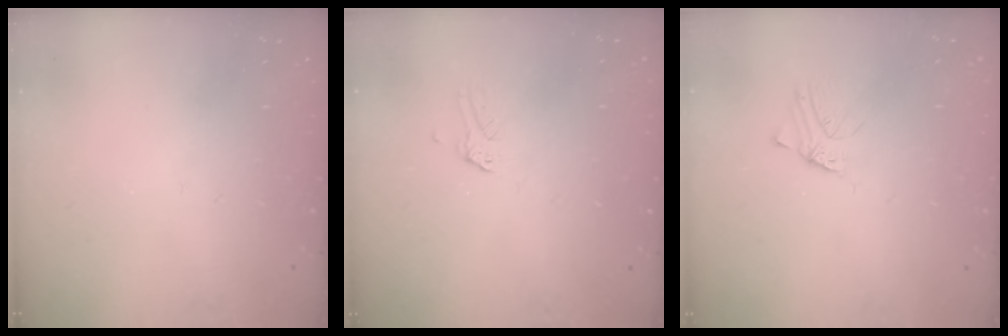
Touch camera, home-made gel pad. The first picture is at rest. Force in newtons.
{"total": 0.0}
{"total": 1.5, "press": 1.5, "slide": 0.0}